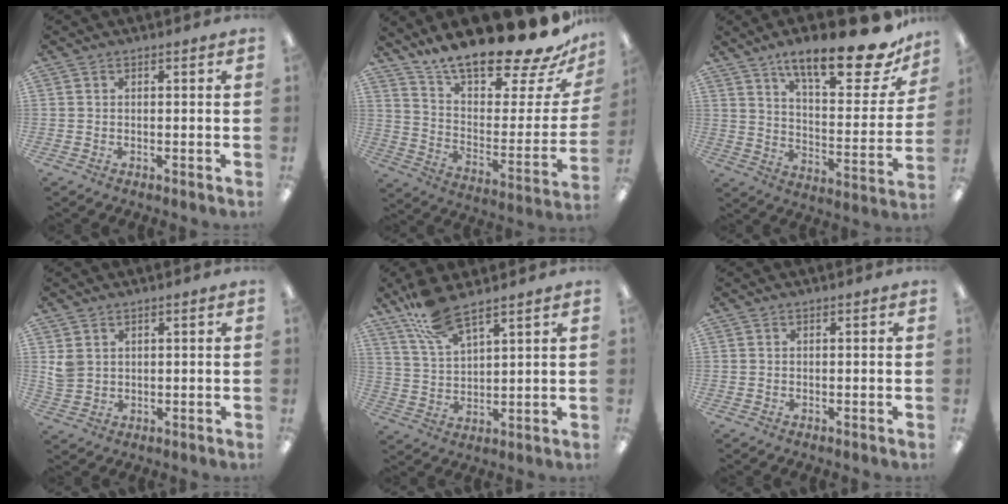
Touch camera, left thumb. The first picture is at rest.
{"total": 22.0, "force": [18.3, 5.2, 11.0], "torque": [-0.154, -0.142, 0.302]}
{"total": 21.3, "force": [15.1, 6.6, 13.5], "torque": [-0.205, -0.096, 0.248]}
{"total": 3.4, "force": [1.7, 2.6, 1.4], "torque": [-0.032, 0.002, 0.034]}
{"total": 10.3, "force": [8.3, 2.7, 5.6], "torque": [-0.121, -0.039, 0.155]}
{"total": 0.0}